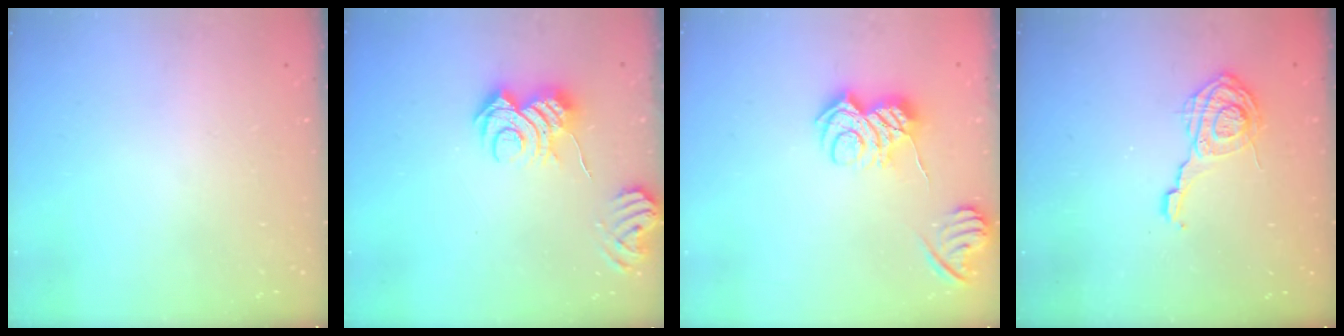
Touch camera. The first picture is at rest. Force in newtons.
{"total": 8.5, "press": 8.5, "slide": 1.0}
{"total": 8.9, "press": 8.9, "slide": 0.9}
{"total": 10.8, "press": 10.7, "slide": 0.7}